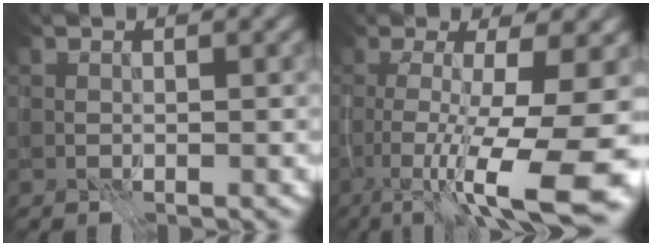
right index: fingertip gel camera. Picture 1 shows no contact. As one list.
[{"total": 12.8, "force": [-3.7, 2.9, 11.9], "torque": [-0.169, -0.010, -0.047]}]